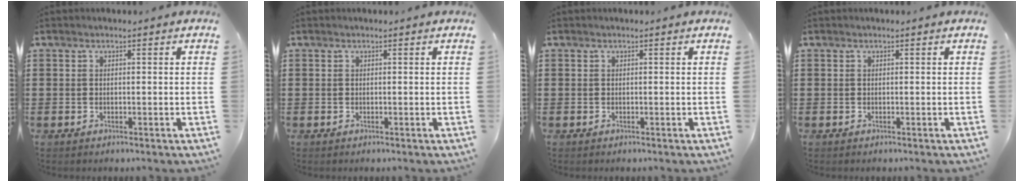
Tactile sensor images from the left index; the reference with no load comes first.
{"total": 0.0}
{"total": 0.0}
{"total": 0.0}